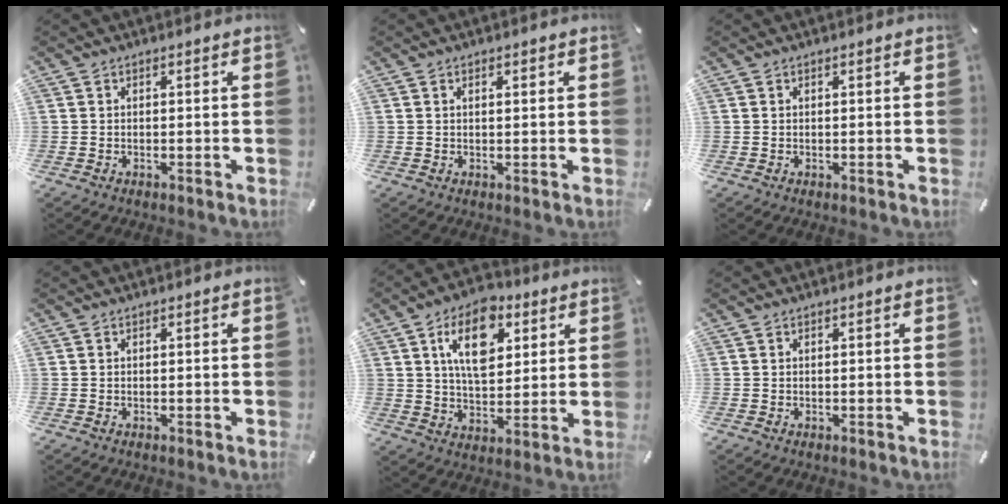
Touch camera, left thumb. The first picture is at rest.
{"total": 1.0, "force": [0.4, 0.5, 0.7], "torque": [-0.015, 0.003, 0.007]}
{"total": 0.0}
{"total": 0.0}
{"total": 13.8, "force": [6.0, 8.4, 9.2], "torque": [-0.140, -0.007, 0.103]}
{"total": 0.0}